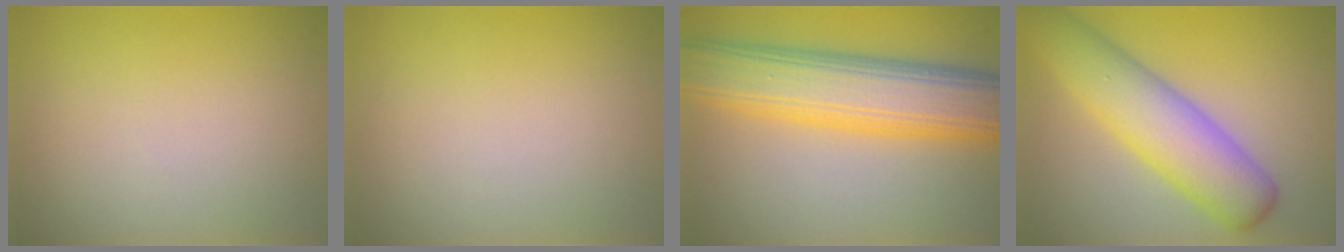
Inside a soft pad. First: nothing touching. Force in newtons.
{"total": 0.0}
{"total": 9.5, "press": 9.5, "slide": 0.3}
{"total": 7.1, "press": 7.1, "slide": 0.2}